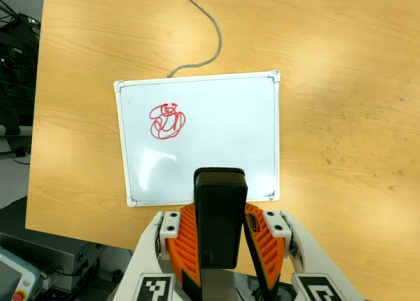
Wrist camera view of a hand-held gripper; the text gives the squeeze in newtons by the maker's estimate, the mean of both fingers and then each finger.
{"total": 7.0, "left": 5.6, "right": 8.3}